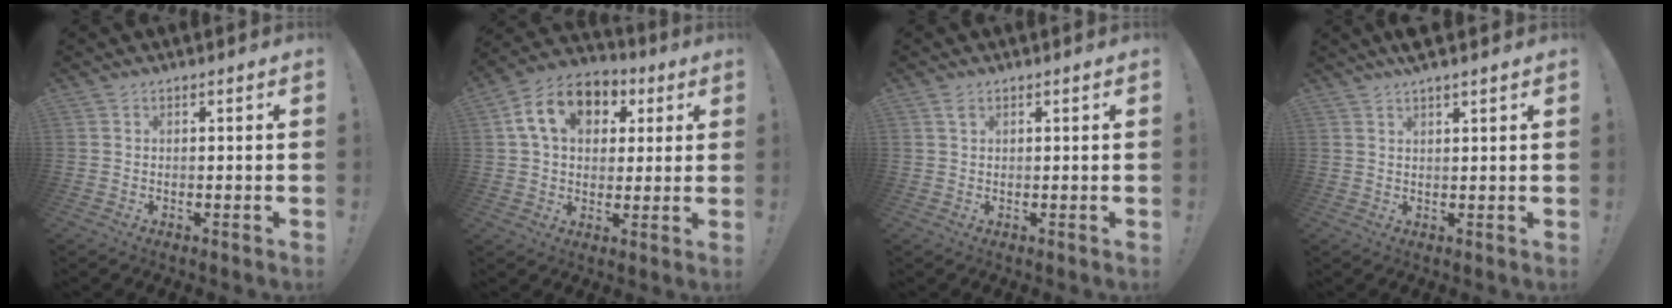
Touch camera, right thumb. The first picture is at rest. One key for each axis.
{"total": 14.5, "fx": 4.8, "fy": 10.5, "fz": 8.8, "tx": -0.147, "ty": 0.006, "tz": 0.096}
{"total": 1.7, "fx": 1.0, "fy": 0.9, "fz": 1.0, "tx": -0.022, "ty": 0.001, "tz": 0.019}
{"total": 3.3, "fx": 2.7, "fy": 0.0, "fz": 1.9, "tx": -0.039, "ty": -0.009, "tz": 0.047}